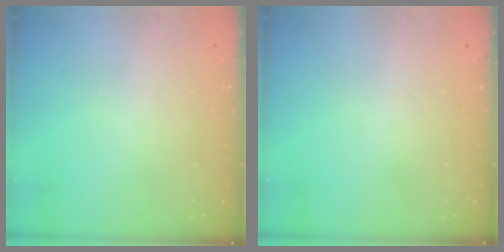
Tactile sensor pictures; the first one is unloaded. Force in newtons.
{"total": 0.0}